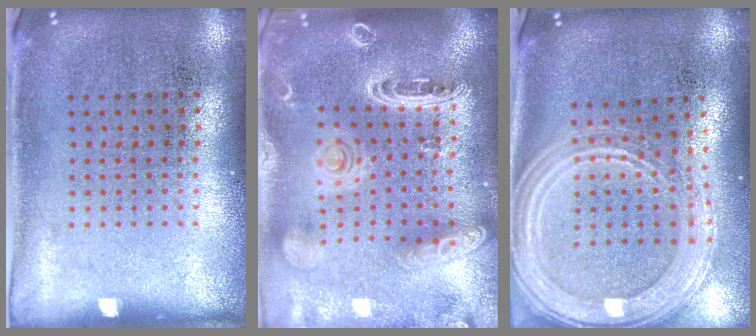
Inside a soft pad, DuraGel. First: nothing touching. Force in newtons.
{"total": 2.8, "press": 2.4, "slide": 1.4}
{"total": 2.7, "press": 2.3, "slide": 1.5}